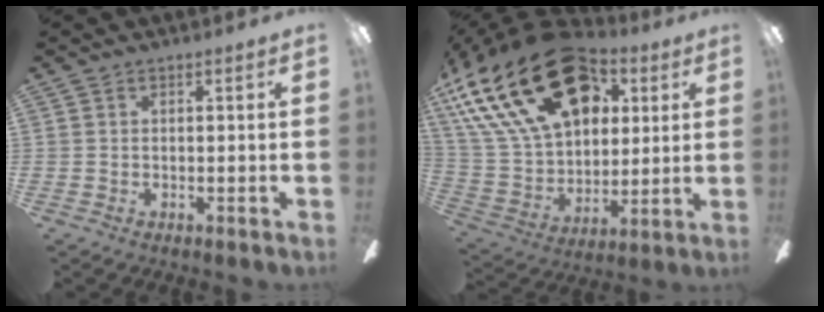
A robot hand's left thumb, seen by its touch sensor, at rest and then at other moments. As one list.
[{"total": 31.7, "force": [15.1, 19.4, 19.9], "torque": [-0.381, -0.063, 0.283]}]